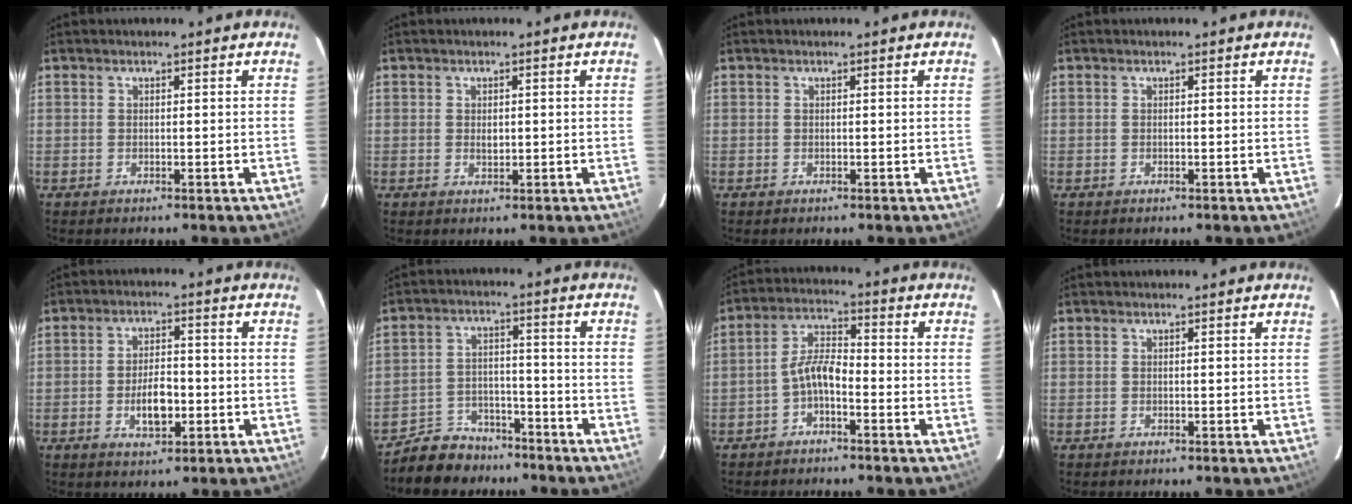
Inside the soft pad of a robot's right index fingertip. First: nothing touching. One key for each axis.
{"total": 1.3, "fx": -0.1, "fy": 0.9, "fz": 1.0, "tx": -0.015, "ty": 0.002, "tz": -0.001}
{"total": 0.0}
{"total": 0.0}
{"total": 6.6, "fx": -2.0, "fy": 3.3, "fz": 5.3, "tx": -0.100, "ty": 0.007, "tz": -0.029}
{"total": 9.8, "fx": -8.2, "fy": 5.1, "fz": 1.7, "tx": -0.057, "ty": 0.020, "tz": -0.122}
{"total": 5.2, "fx": -2.9, "fy": 1.9, "fz": 3.9, "tx": -0.084, "ty": 0.019, "tz": -0.055}
{"total": 0.0}